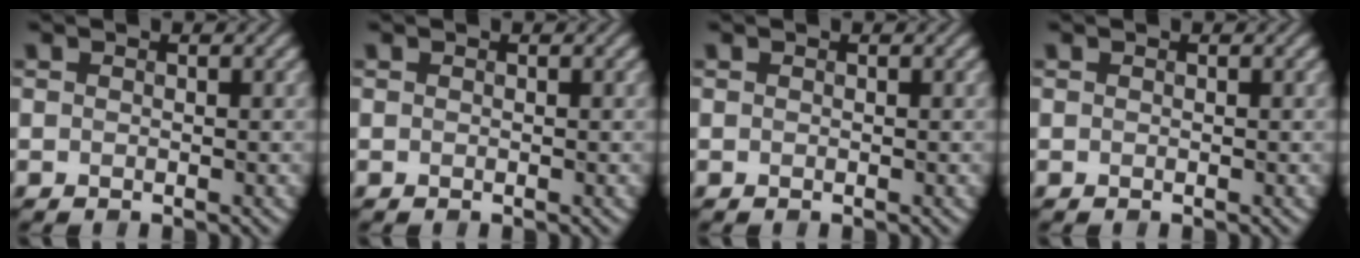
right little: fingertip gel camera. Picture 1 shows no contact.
{"total": 0.0}
{"total": 0.0}
{"total": 0.0}